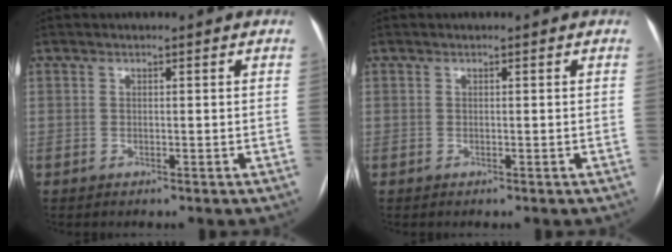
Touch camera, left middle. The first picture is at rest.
{"total": 0.0}